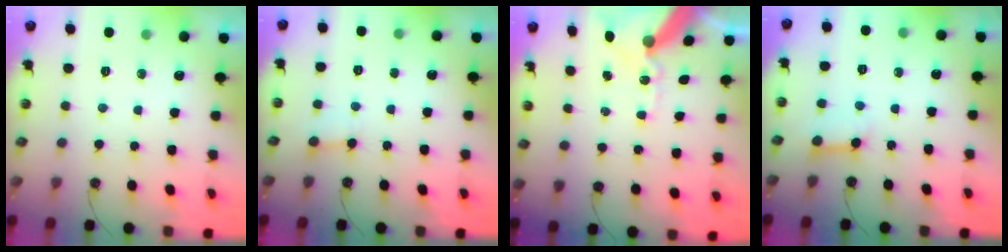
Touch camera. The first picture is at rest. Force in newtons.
{"total": 2.4, "press": 2.4, "slide": 0.4}
{"total": 13.5, "press": 13.4, "slide": 1.9}
{"total": 6.1, "press": 6.0, "slide": 0.6}